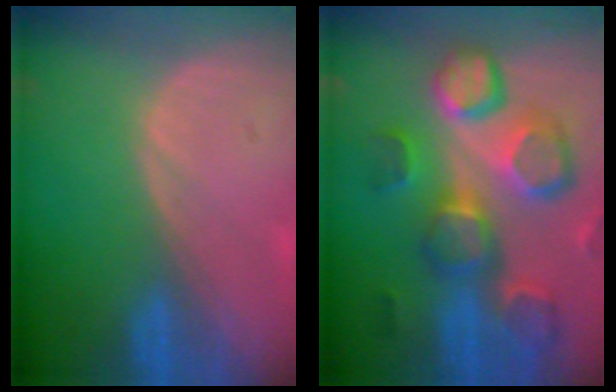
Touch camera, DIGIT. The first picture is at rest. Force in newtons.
{"total": 13.0, "press": 11.3, "slide": 6.5}